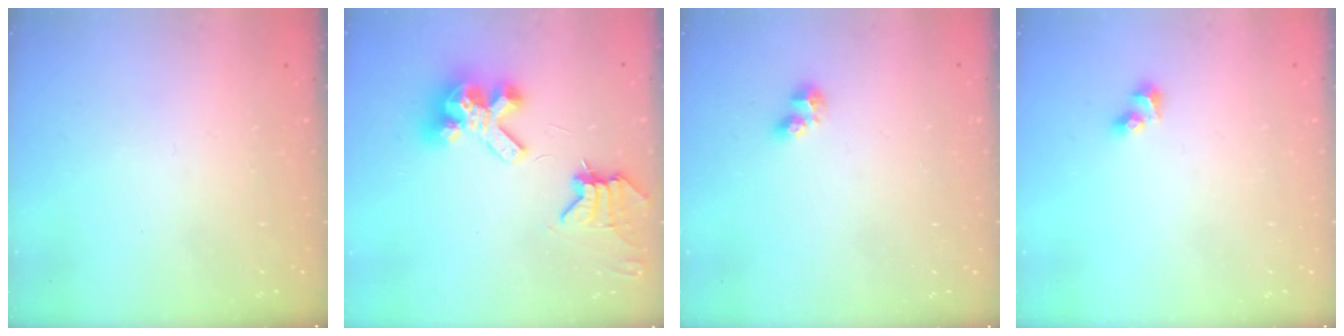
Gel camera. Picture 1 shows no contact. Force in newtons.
{"total": 9.1, "press": 9.0, "slide": 1.3}
{"total": 1.6, "press": 1.5, "slide": 0.6}
{"total": 3.7, "press": 3.3, "slide": 1.5}